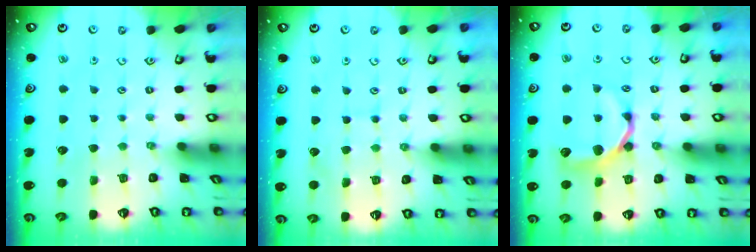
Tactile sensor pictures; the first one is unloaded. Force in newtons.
{"total": 4.5, "press": 4.5, "slide": 0.5}
{"total": 9.2, "press": 9.1, "slide": 0.9}